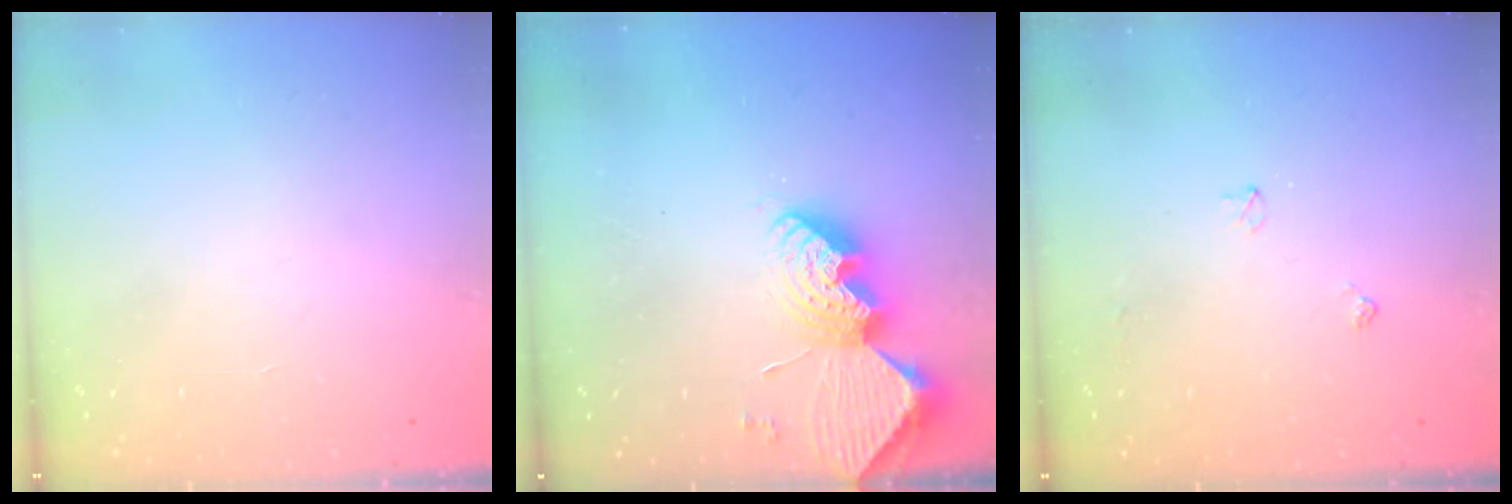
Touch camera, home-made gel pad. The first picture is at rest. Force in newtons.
{"total": 13.0, "press": 12.9, "slide": 1.2}
{"total": 3.5, "press": 3.4, "slide": 0.6}